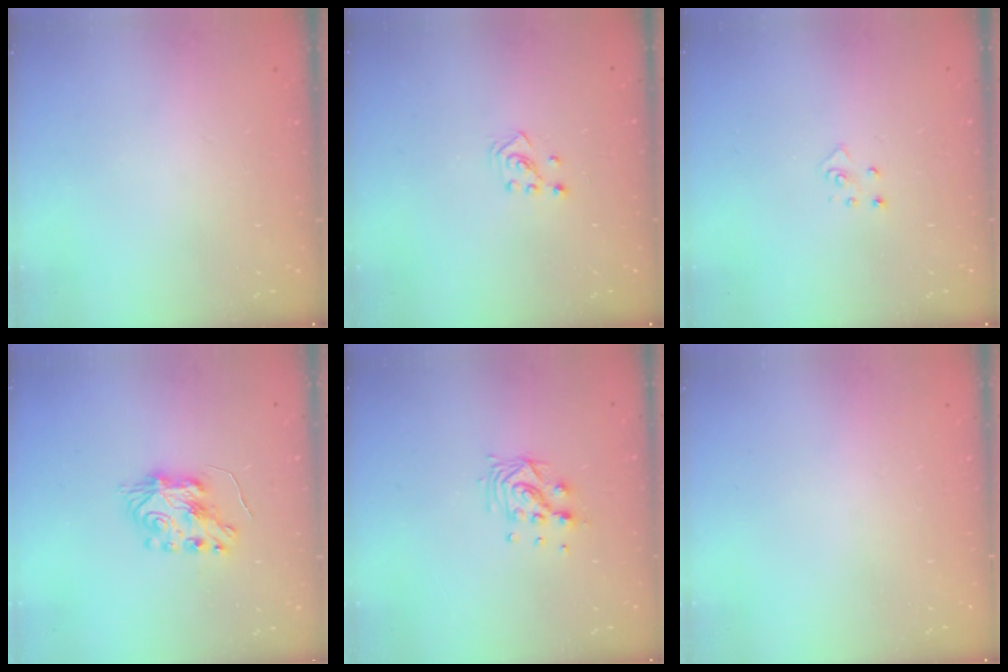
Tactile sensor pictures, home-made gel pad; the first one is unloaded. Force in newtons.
{"total": 2.3, "press": 2.2, "slide": 0.7}
{"total": 4.1, "press": 4.1, "slide": 0.4}
{"total": 7.3, "press": 7.2, "slide": 0.6}
{"total": 8.4, "press": 8.4, "slide": 0.3}
{"total": 0.0}